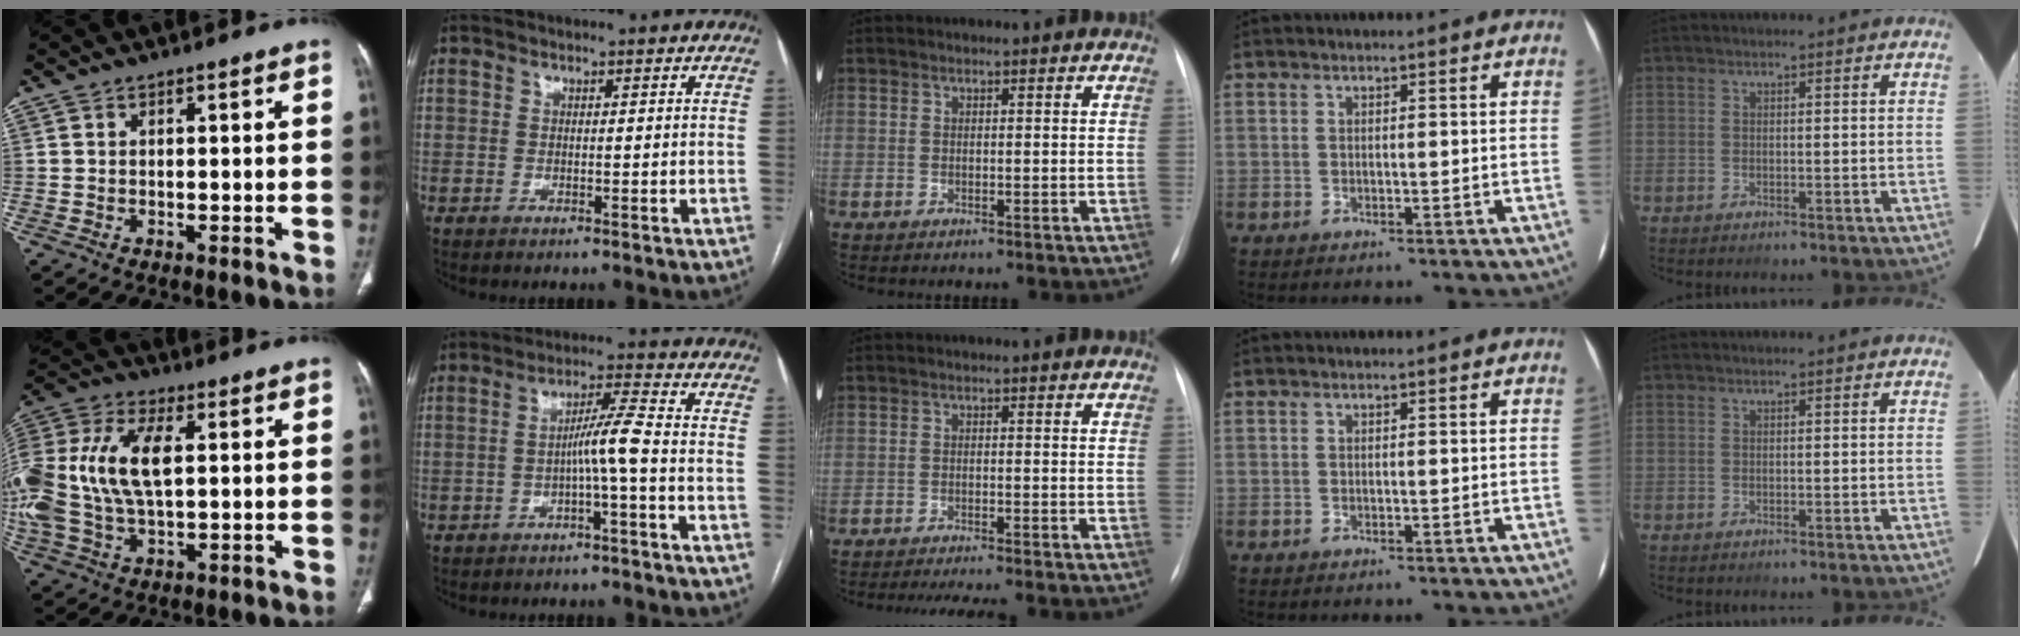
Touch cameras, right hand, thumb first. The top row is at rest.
{"thumb": {"total": 21.0, "force": [2.3, 11.3, 17.5], "torque": [-0.413, 0.015, 0.041]}, "index": {"total": 5.0, "force": [-1.4, -0.9, 4.7], "torque": [-0.084, 0.013, -0.023]}, "middle": {"total": 6.8, "force": [-5.9, 0.0, 3.5], "torque": [-0.039, -0.010, -0.087]}}